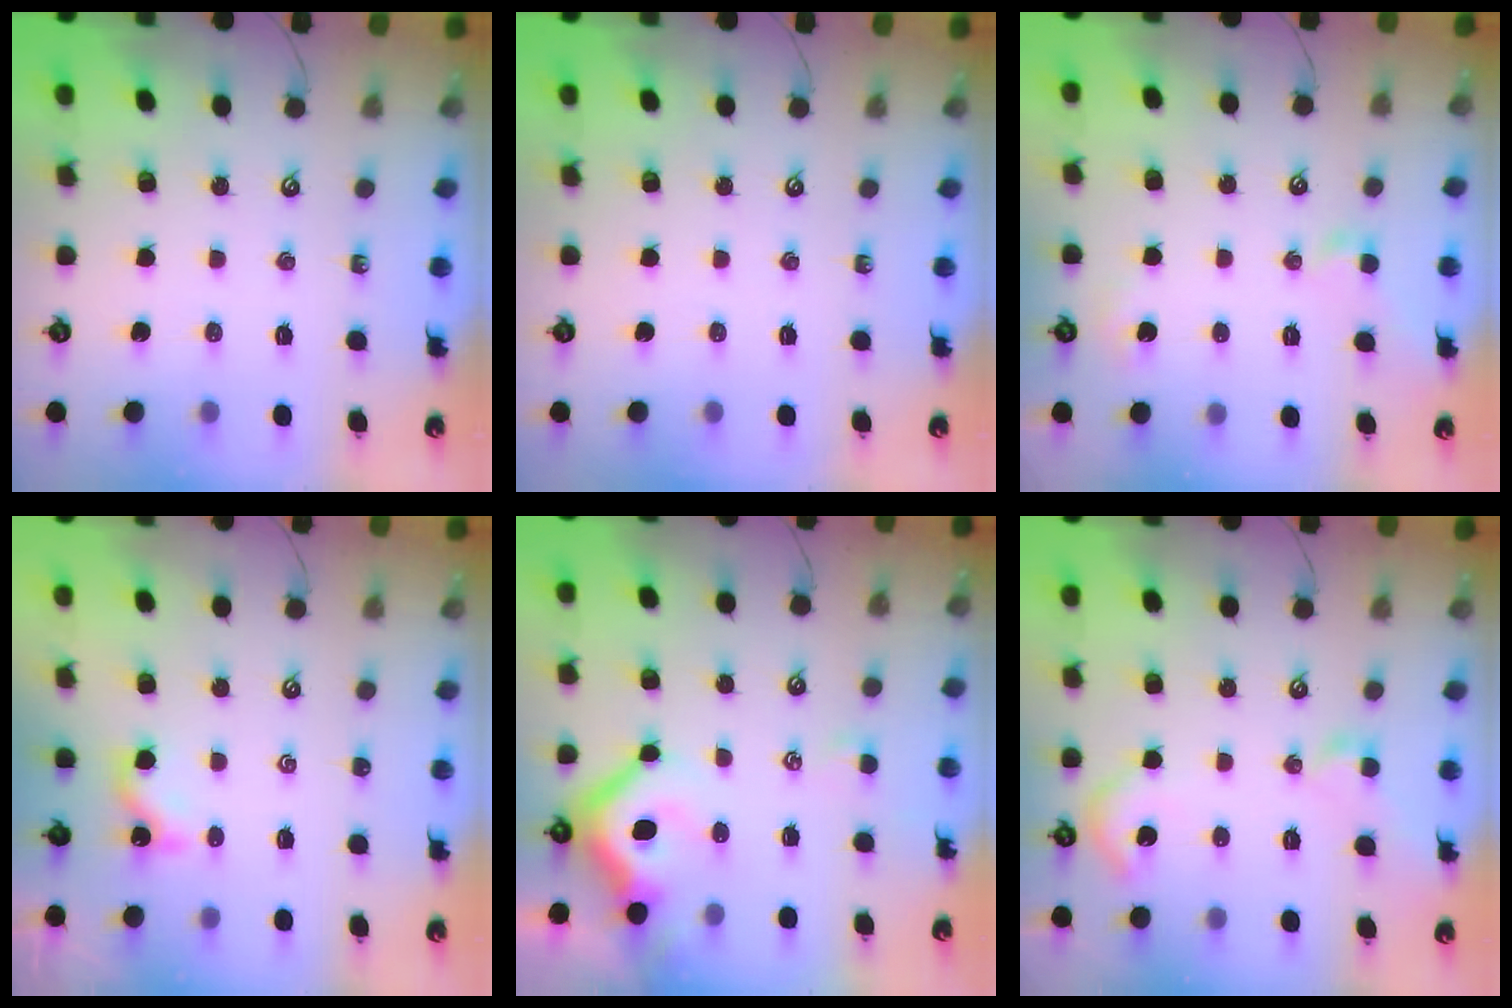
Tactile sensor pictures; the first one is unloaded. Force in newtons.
{"total": 0.0}
{"total": 2.2, "press": 2.1, "slide": 0.6}
{"total": 1.6, "press": 1.6, "slide": 0.4}
{"total": 7.1, "press": 6.9, "slide": 1.5}
{"total": 5.8, "press": 5.8, "slide": 0.9}